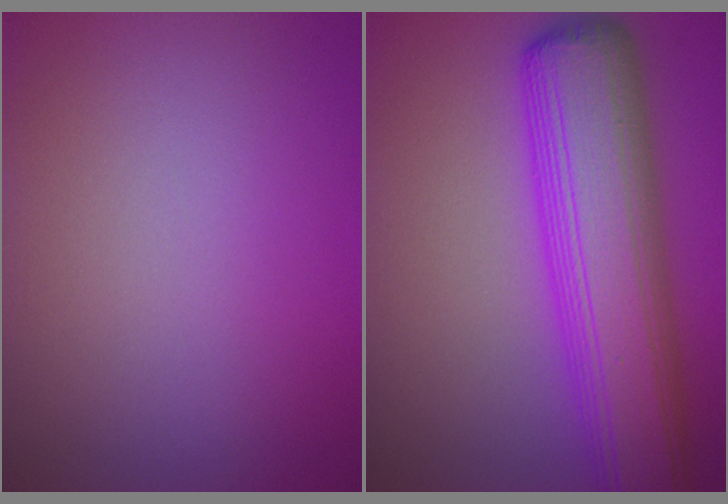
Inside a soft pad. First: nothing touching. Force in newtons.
{"total": 10.9, "press": 10.8, "slide": 0.3}